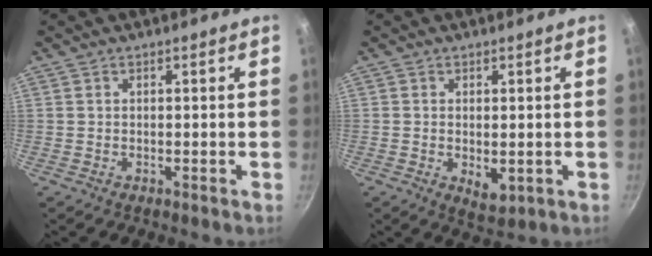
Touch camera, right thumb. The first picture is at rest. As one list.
[{"total": 4.2, "force": [-0.5, 2.3, 3.5], "torque": [-0.050, -0.012, -0.001]}]